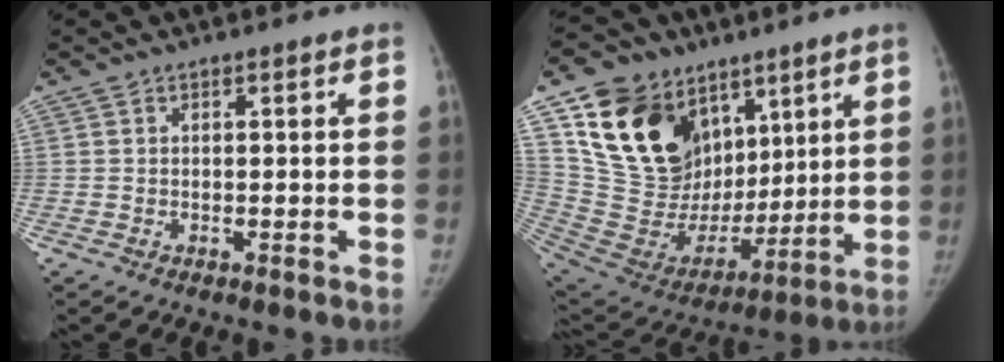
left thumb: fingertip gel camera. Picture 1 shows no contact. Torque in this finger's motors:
{"motor_torque": [1.61, 1.61, 1.39, -1.38, 0.11]}